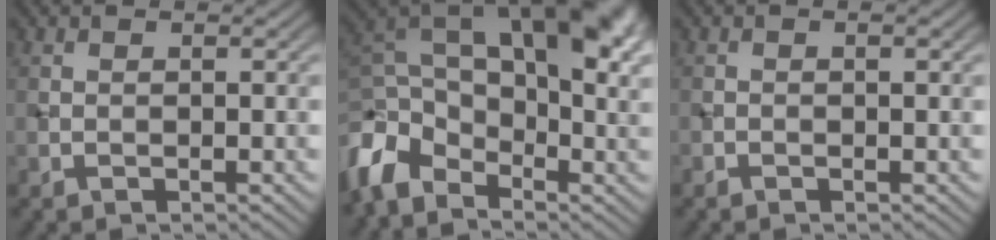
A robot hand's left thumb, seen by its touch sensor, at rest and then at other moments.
{"total": 14.2, "force": [-1.3, 8.8, 11.1], "torque": [-0.242, 0.014, -0.031]}
{"total": 0.9, "force": [-0.2, 0.2, 0.9], "torque": [-0.017, 0.000, -0.004]}